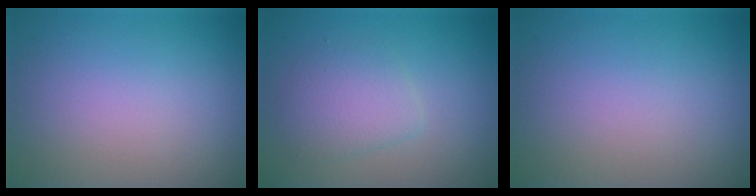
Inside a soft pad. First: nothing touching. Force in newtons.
{"total": 2.8, "press": 2.8, "slide": 0.1}
{"total": 0.0}